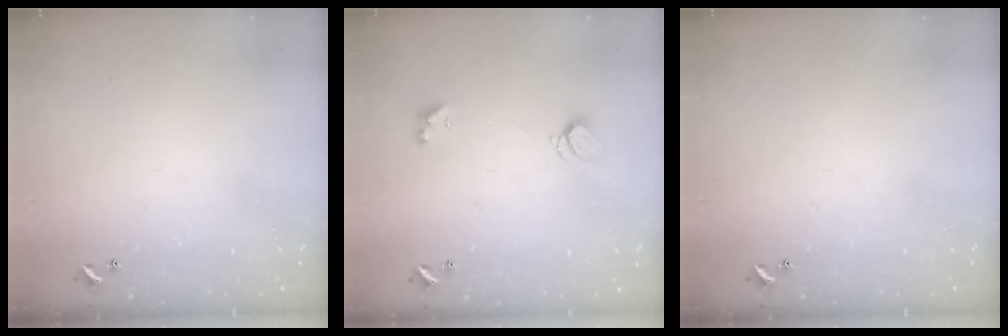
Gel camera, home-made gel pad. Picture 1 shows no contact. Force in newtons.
{"total": 1.4, "press": 1.4, "slide": 0.5}
{"total": 0.0}